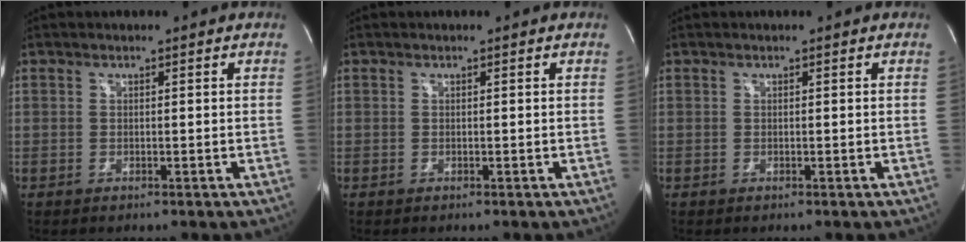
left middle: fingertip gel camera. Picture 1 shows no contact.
{"total": 0.0}
{"total": 0.0}